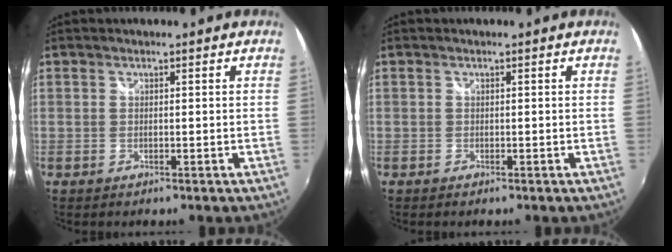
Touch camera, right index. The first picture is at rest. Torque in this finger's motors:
{"motor_torque": [0.41, -0.07, -0.04, -0.01]}